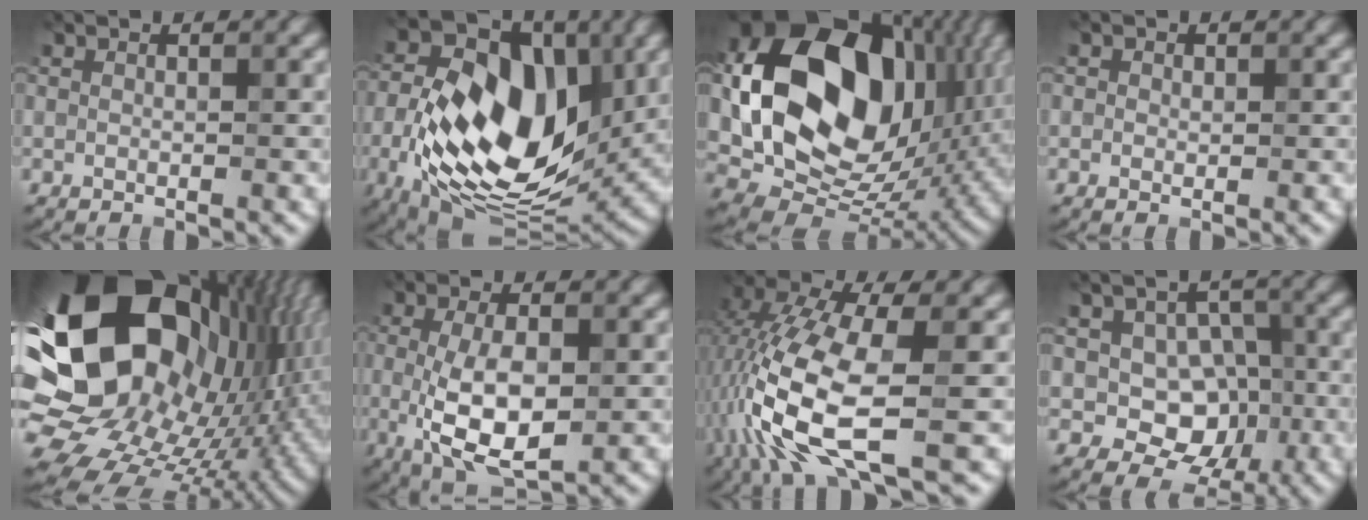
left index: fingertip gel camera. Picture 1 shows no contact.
{"total": 14.7, "force": [-0.7, 8.9, 11.7], "torque": [-0.202, -0.003, -0.031]}
{"total": 17.7, "force": [3.3, 12.6, 12.0], "torque": [-0.223, -0.004, 0.068]}
{"total": 0.7, "force": [0.2, 0.7, 0.1], "torque": [-0.001, -0.006, 0.000]}
{"total": 22.2, "force": [1.3, 16.1, 15.3], "torque": [-0.293, -0.037, 0.019]}
{"total": 7.1, "force": [-0.7, 2.9, 6.4], "torque": [-0.133, -0.008, -0.011]}
{"total": 11.5, "force": [-3.1, 4.2, 10.3], "torque": [-0.233, -0.007, -0.064]}
{"total": 6.9, "force": [-0.8, 5.5, 4.1], "torque": [-0.042, -0.005, -0.022]}